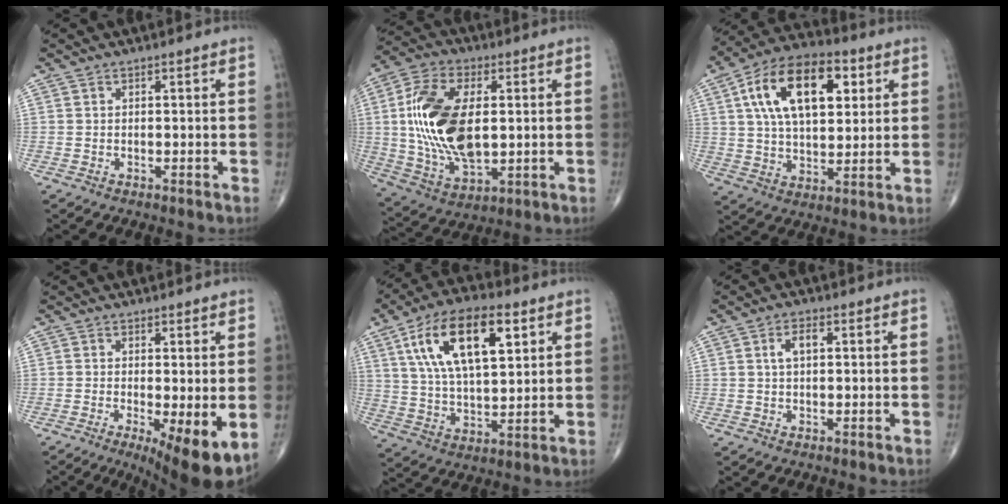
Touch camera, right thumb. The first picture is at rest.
{"total": 19.6, "force": [1.8, 10.5, 16.5], "torque": [-0.324, -0.007, 0.038]}
{"total": 19.4, "force": [6.1, 10.4, 15.2], "torque": [-0.238, 0.003, 0.100]}
{"total": 9.8, "force": [-2.9, 2.5, 9.0], "torque": [-0.133, -0.020, -0.039]}
{"total": 18.3, "force": [7.2, 8.2, 14.7], "torque": [-0.249, -0.008, 0.129]}
{"total": 3.2, "force": [0.7, 1.6, 2.7], "torque": [-0.054, 0.009, 0.011]}